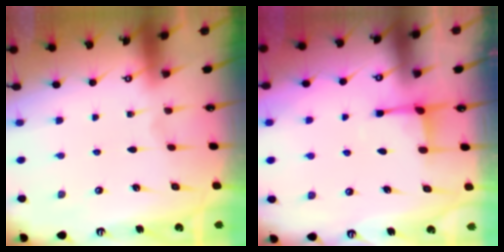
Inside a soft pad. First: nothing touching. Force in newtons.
{"total": 2.2, "press": 2.1, "slide": 0.7}